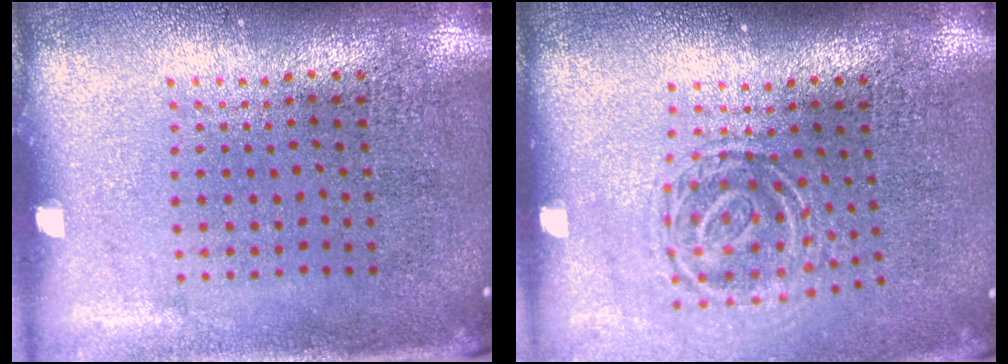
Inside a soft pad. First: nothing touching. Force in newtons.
{"total": 1.6, "press": 1.1, "slide": 1.2}